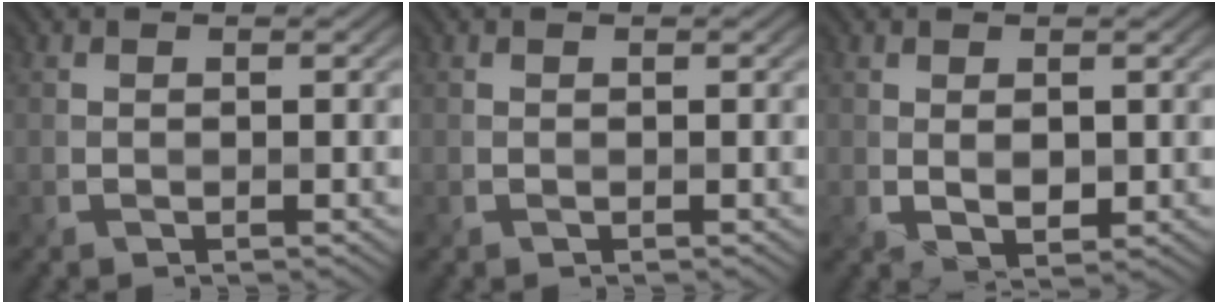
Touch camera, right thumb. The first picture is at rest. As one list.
[{"total": 0.0}, {"total": 1.9, "force": [0.5, 0.9, 1.5], "torque": [-0.033, -0.006, 0.012]}]